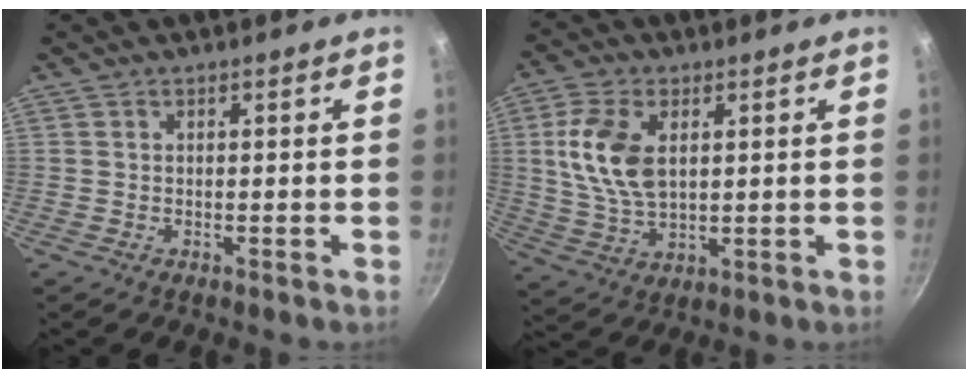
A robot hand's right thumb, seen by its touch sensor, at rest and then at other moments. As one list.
[{"total": 11.7, "force": [2.6, 6.9, 9.1], "torque": [-0.172, -0.011, 0.054]}]